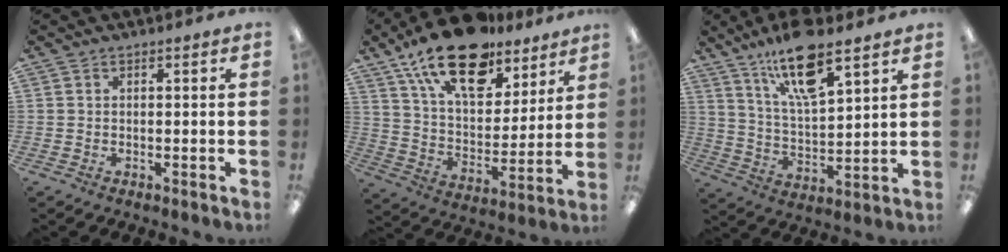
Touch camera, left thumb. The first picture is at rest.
{"total": 21.9, "force": [15.0, 10.3, 12.2], "torque": [-0.210, -0.080, 0.265]}
{"total": 15.1, "force": [10.7, 4.4, 9.7], "torque": [-0.172, -0.046, 0.180]}